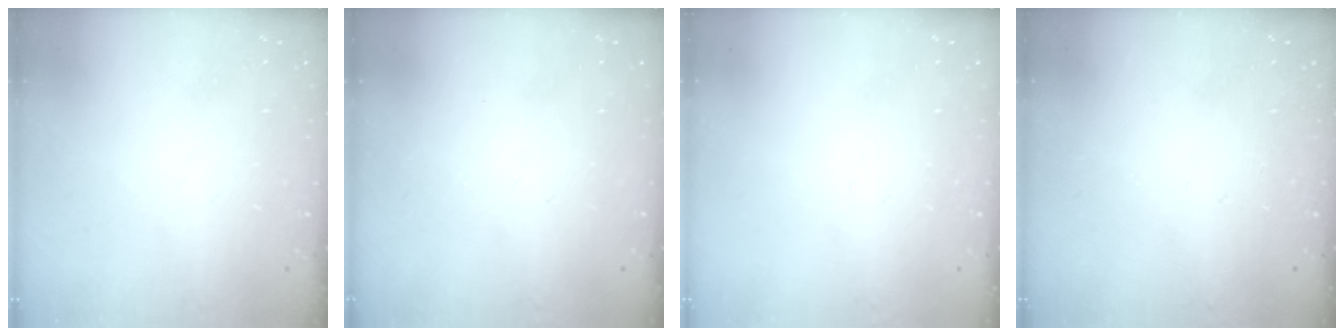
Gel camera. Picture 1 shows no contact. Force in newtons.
{"total": 0.0}
{"total": 0.0}
{"total": 0.0}